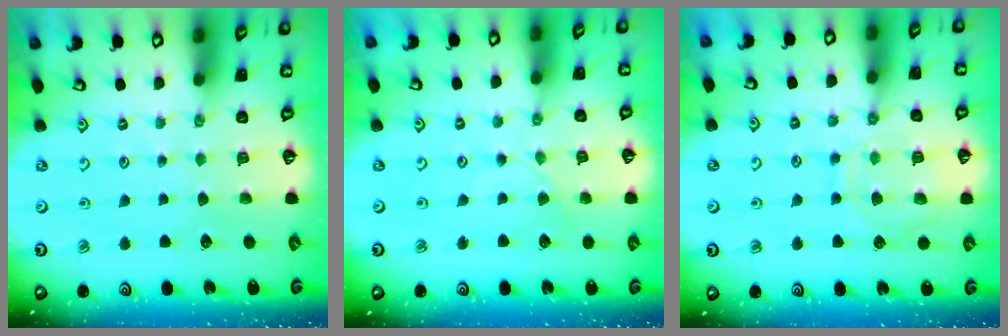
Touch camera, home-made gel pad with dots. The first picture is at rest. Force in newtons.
{"total": 2.3, "press": 2.3, "slide": 0.4}
{"total": 10.6, "press": 10.6, "slide": 1.1}